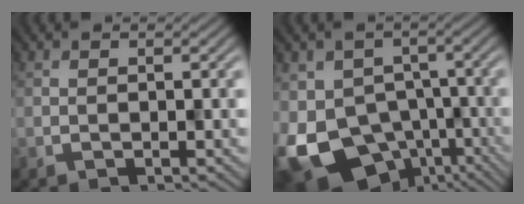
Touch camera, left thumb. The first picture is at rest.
{"total": 15.5, "force": [-7.4, 11.0, 8.1], "torque": [-0.184, -0.039, -0.080]}